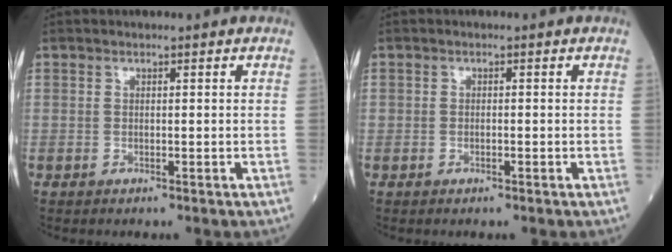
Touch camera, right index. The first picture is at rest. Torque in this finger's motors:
{"motor_torque": [-0.32, 0.04, -0.02, -0.01]}